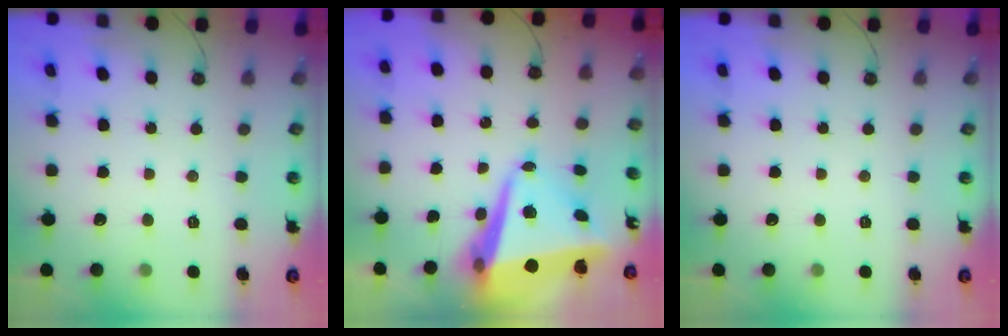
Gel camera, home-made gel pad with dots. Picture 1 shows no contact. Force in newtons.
{"total": 11.6, "press": 11.3, "slide": 2.4}
{"total": 0.0}